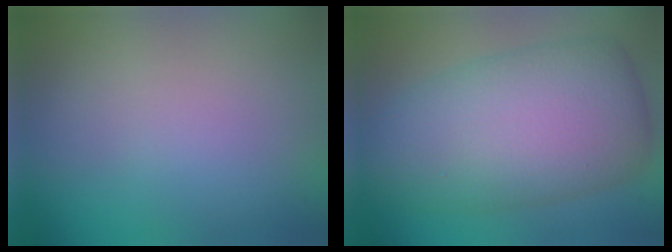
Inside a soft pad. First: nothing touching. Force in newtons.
{"total": 11.4, "press": 11.4, "slide": 0.2}